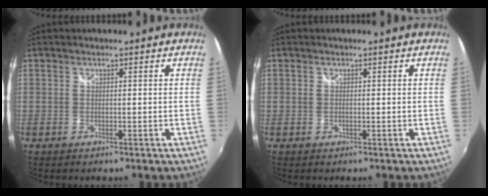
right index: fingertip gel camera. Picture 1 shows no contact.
{"total": 0.0}